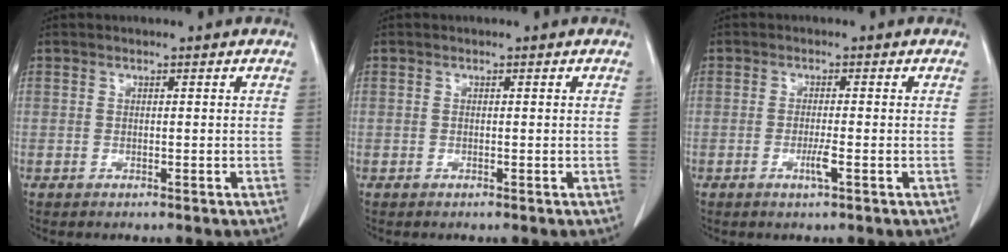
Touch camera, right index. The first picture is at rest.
{"total": 0.0}
{"total": 2.2, "force": [-0.9, -0.2, 2.0], "torque": [-0.043, -0.004, -0.015]}